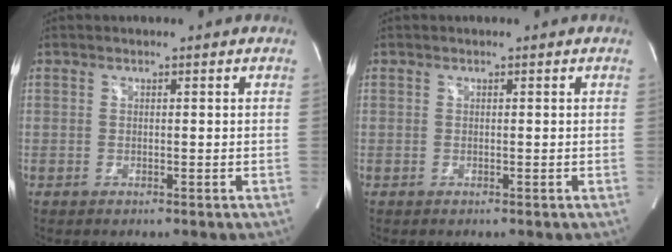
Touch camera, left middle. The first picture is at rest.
{"total": 0.0}